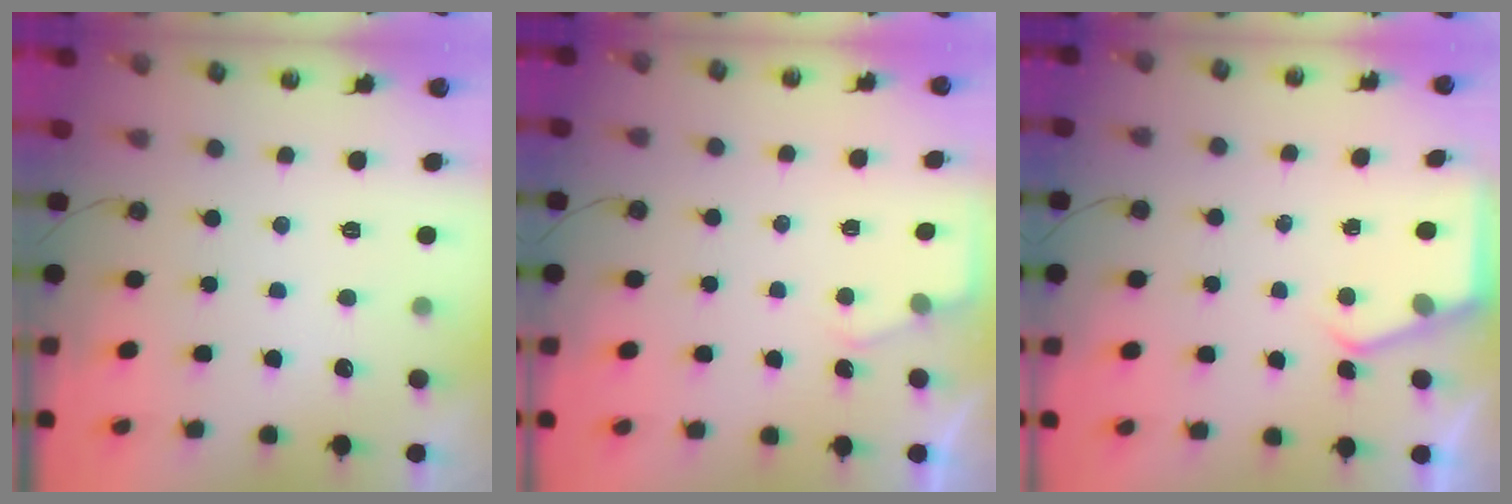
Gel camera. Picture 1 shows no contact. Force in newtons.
{"total": 2.8, "press": 2.7, "slide": 0.4}
{"total": 3.4, "press": 3.4, "slide": 0.5}